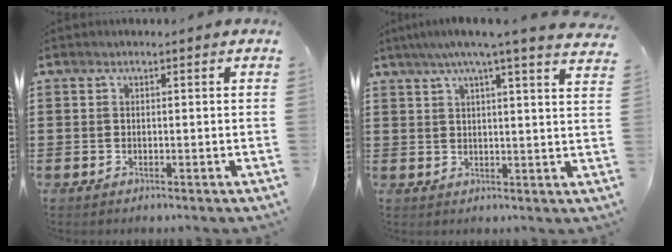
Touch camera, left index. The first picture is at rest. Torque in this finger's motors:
{"motor_torque": [2.14, 0.00, 0.68, 0.17]}